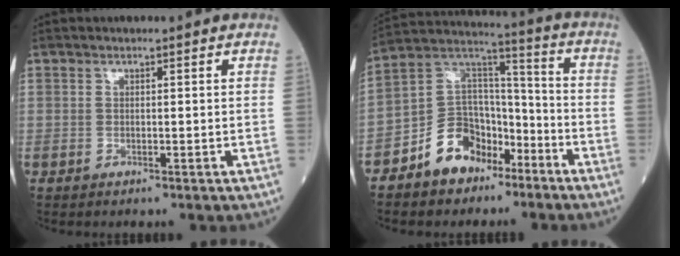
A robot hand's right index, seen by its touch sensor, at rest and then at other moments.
{"total": 11.5, "force": [-6.8, 7.9, 4.8], "torque": [-0.094, 0.044, -0.121]}